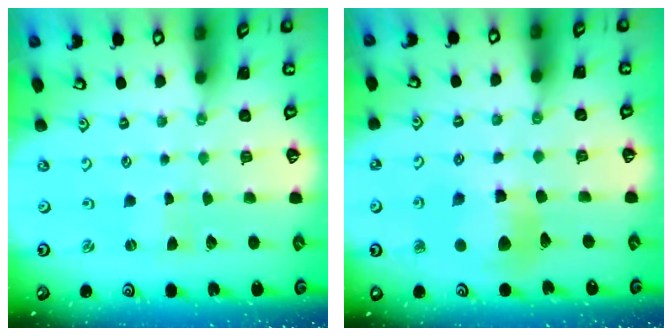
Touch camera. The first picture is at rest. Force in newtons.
{"total": 10.3, "press": 10.2, "slide": 1.2}